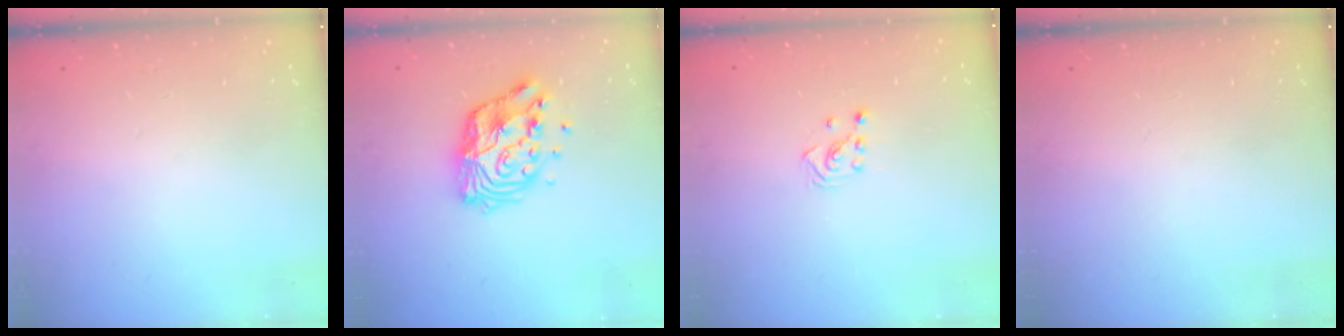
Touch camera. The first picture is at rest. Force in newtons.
{"total": 13.3, "press": 13.2, "slide": 1.1}
{"total": 2.5, "press": 2.4, "slide": 0.8}
{"total": 0.0}